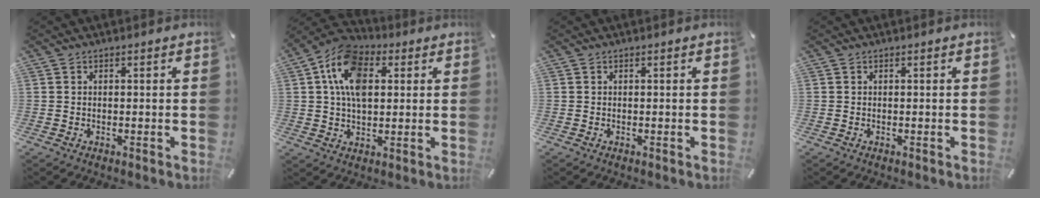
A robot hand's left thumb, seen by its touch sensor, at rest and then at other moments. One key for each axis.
{"total": 13.8, "fx": 3.1, "fy": 9.7, "fz": 9.3, "tx": -0.176, "ty": 0.008, "tz": 0.057}
{"total": 0.0}
{"total": 0.0}